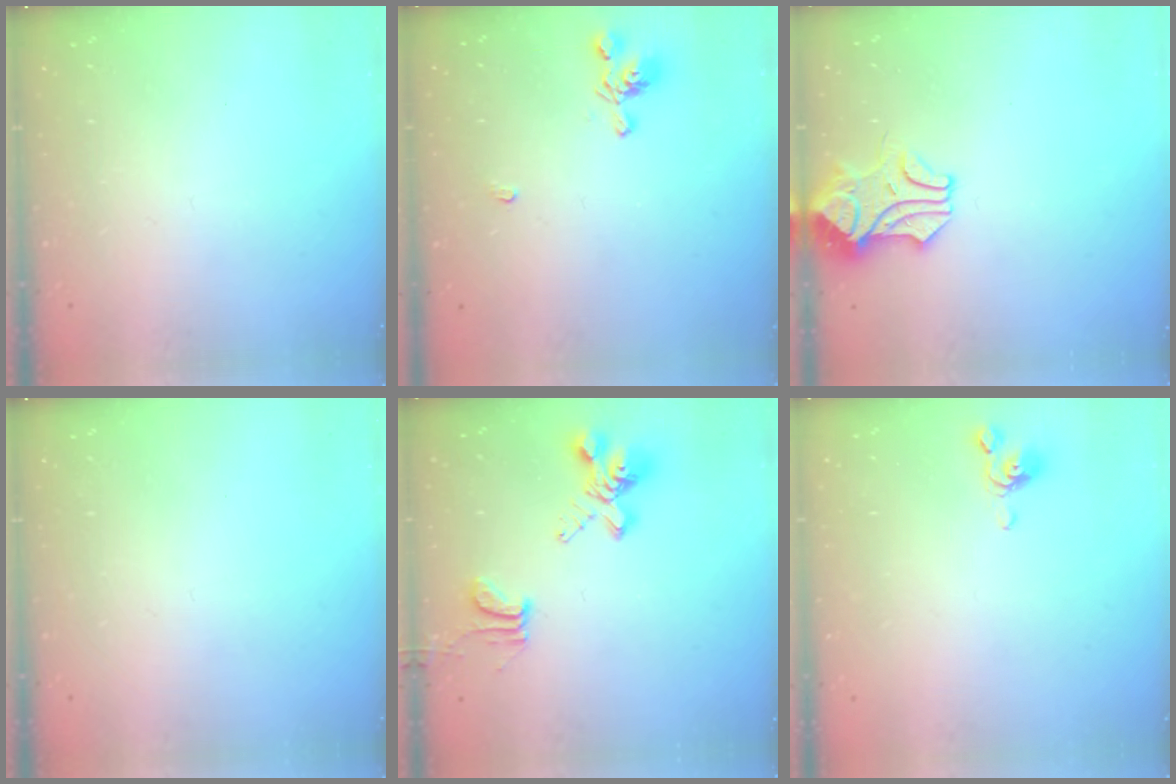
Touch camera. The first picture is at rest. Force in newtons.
{"total": 4.2, "press": 4.2, "slide": 0.4}
{"total": 1.0, "press": 0.5, "slide": 0.8}
{"total": 0.0}
{"total": 5.3, "press": 5.0, "slide": 1.9}
{"total": 2.5, "press": 2.4, "slide": 0.6}